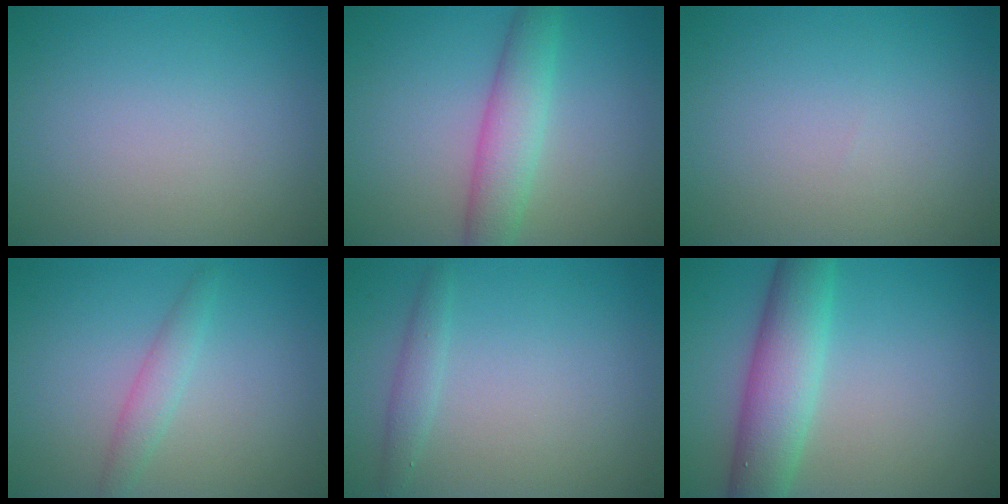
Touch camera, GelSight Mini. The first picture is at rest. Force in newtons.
{"total": 4.3, "press": 4.3, "slide": 0.1}
{"total": 0.0}
{"total": 1.9, "press": 1.9, "slide": 0.1}
{"total": 1.4, "press": 1.4, "slide": 0.0}
{"total": 6.3, "press": 6.3, "slide": 0.3}